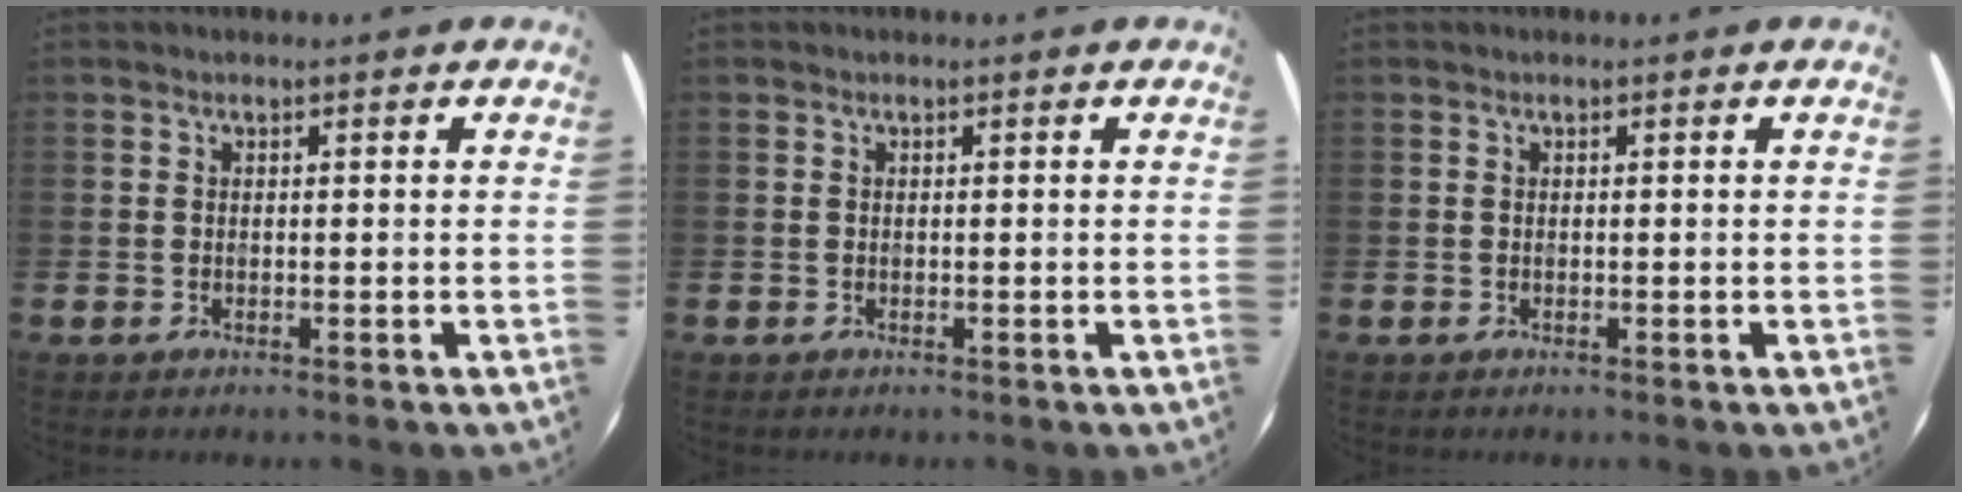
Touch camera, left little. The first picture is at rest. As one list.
[{"total": 0.0}, {"total": 0.0}]